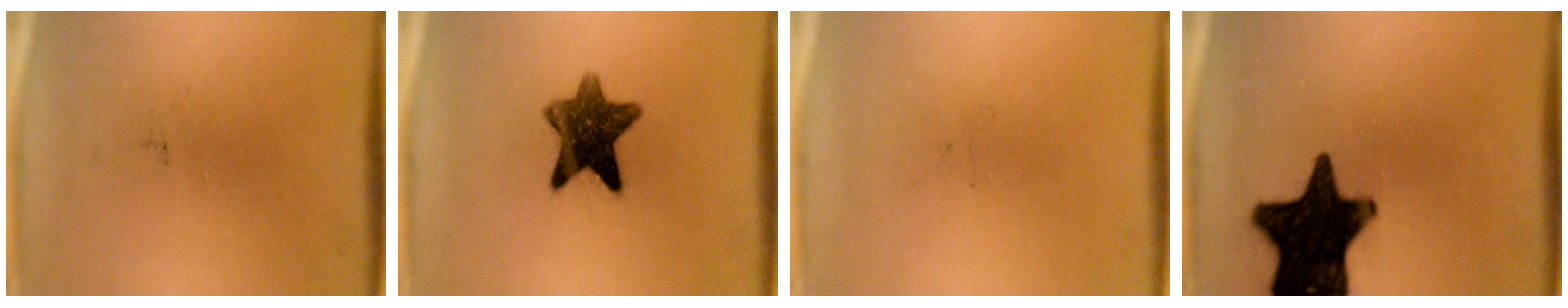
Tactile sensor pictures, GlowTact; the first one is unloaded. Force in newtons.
{"total": 10.2}
{"total": 0.0}
{"total": 19.0}